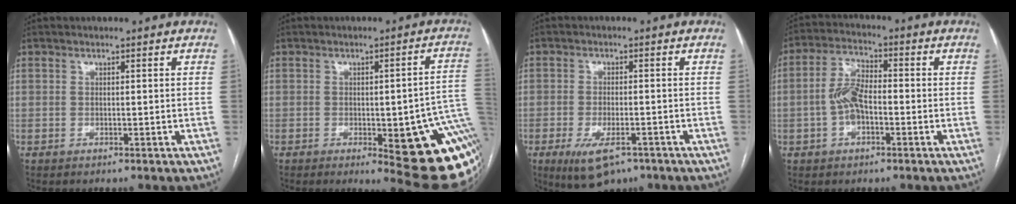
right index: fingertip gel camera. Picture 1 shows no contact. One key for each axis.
{"total": 18.6, "fx": -5.4, "fy": 4.2, "fz": 17.3, "tx": -0.115, "ty": 0.009, "tz": -0.049}
{"total": 7.5, "fx": -4.4, "fy": 2.9, "fz": 5.3, "tx": -0.095, "ty": -0.017, "tz": -0.063}
{"total": 6.5, "fx": -1.2, "fy": 3.1, "fz": 5.6, "tx": -0.121, "ty": 0.018, "tz": -0.026}